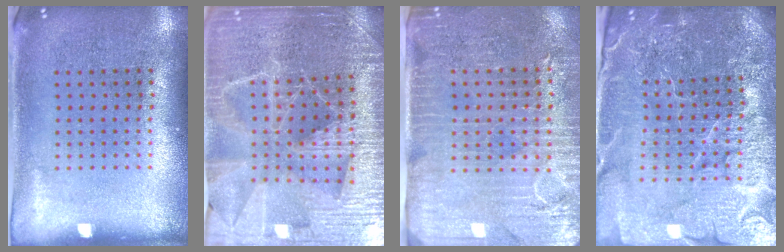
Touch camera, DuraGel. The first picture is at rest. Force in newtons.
{"total": 4.6, "press": 4.4, "slide": 1.5}
{"total": 3.6, "press": 3.3, "slide": 1.6}
{"total": 5.7, "press": 5.2, "slide": 2.4}